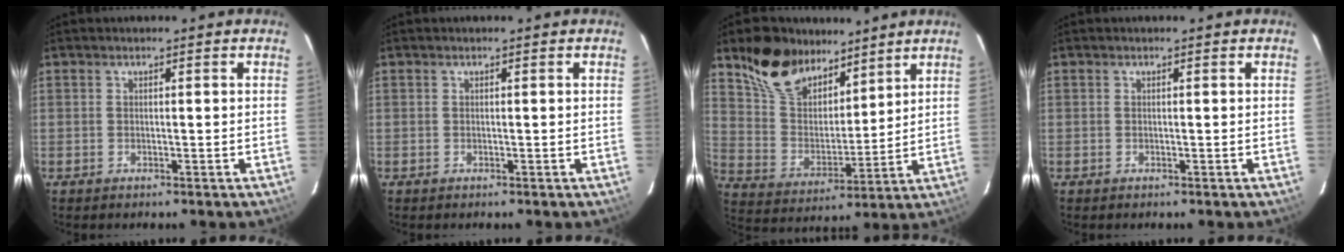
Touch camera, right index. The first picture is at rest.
{"total": 0.0}
{"total": 15.4, "force": [10.6, 8.5, 7.2], "torque": [-0.158, 0.038, 0.206]}
{"total": 0.0}